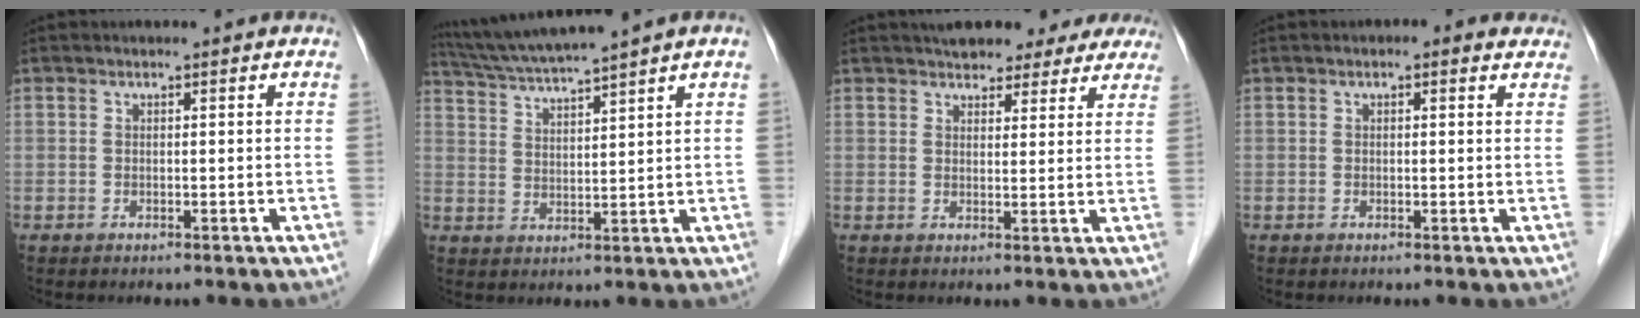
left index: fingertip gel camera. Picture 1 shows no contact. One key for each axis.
{"total": 9.0, "fx": 7.8, "fy": -1.7, "fz": 4.2, "tx": -0.076, "ty": 0.016, "tz": 0.138}
{"total": 11.3, "fx": 9.8, "fy": 4.6, "fz": 3.5, "tx": -0.016, "ty": 0.022, "tz": 0.107}
{"total": 2.5, "fx": 1.5, "fy": 1.2, "fz": 1.7, "tx": -0.019, "ty": 0.014, "tz": 0.012}